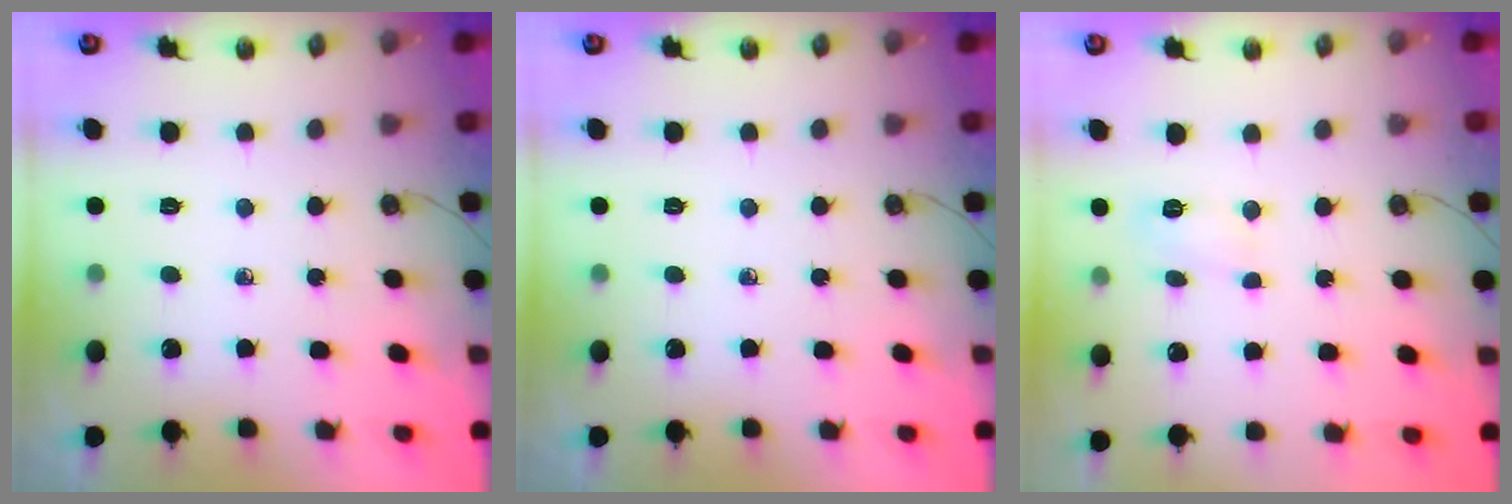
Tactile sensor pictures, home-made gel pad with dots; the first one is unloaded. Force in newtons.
{"total": 0.0}
{"total": 3.8, "press": 3.8, "slide": 0.4}